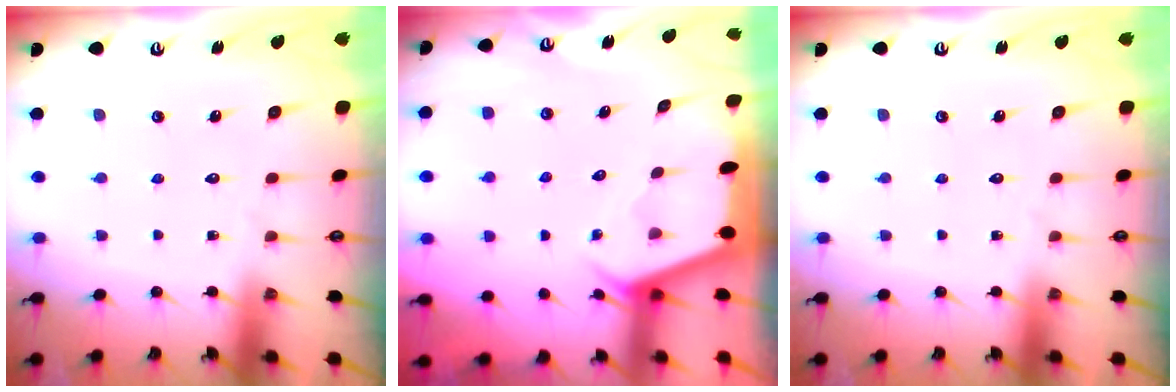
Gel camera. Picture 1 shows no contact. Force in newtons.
{"total": 2.2, "press": 2.2, "slide": 0.3}
{"total": 0.0}